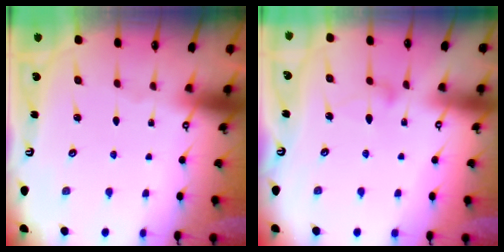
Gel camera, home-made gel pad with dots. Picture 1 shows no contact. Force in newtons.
{"total": 5.6, "press": 5.6, "slide": 0.3}